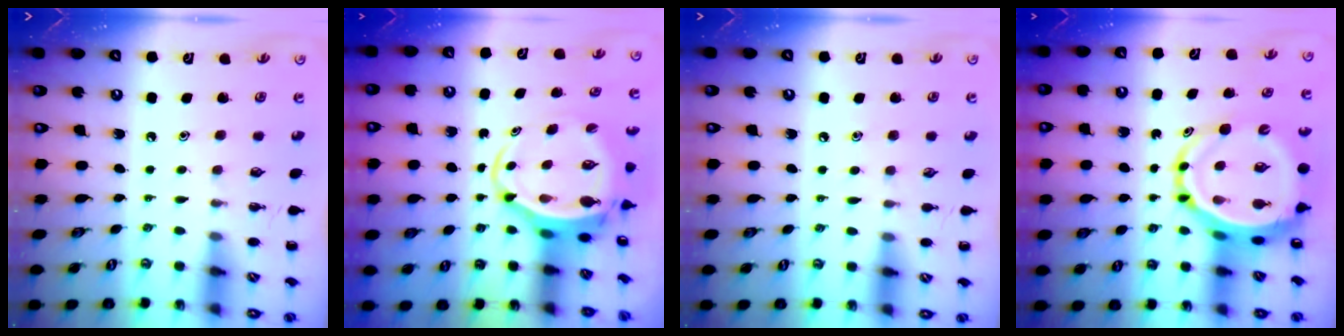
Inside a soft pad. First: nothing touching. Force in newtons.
{"total": 7.4, "press": 7.1, "slide": 1.9}
{"total": 5.1, "press": 4.8, "slide": 1.8}
{"total": 10.5, "press": 10.1, "slide": 3.1}